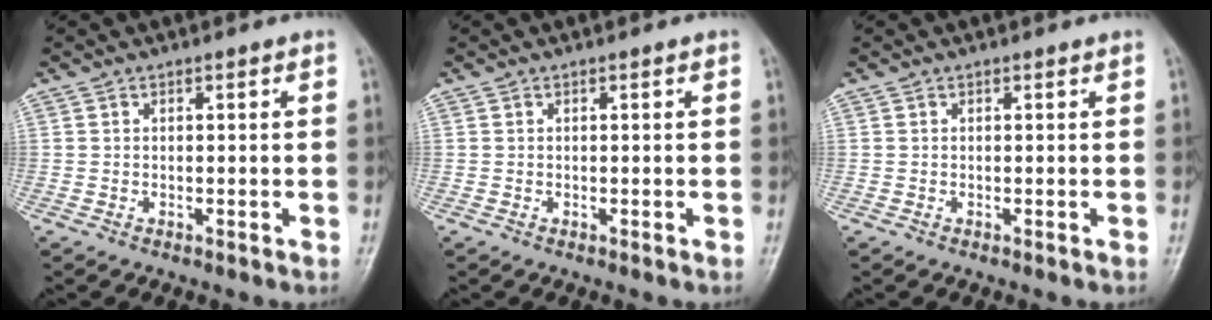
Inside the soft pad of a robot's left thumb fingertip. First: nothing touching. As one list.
[{"total": 0.0}, {"total": 0.0}]